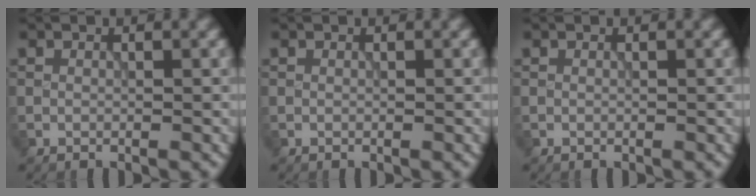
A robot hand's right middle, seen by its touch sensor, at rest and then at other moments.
{"total": 0.0}
{"total": 0.0}